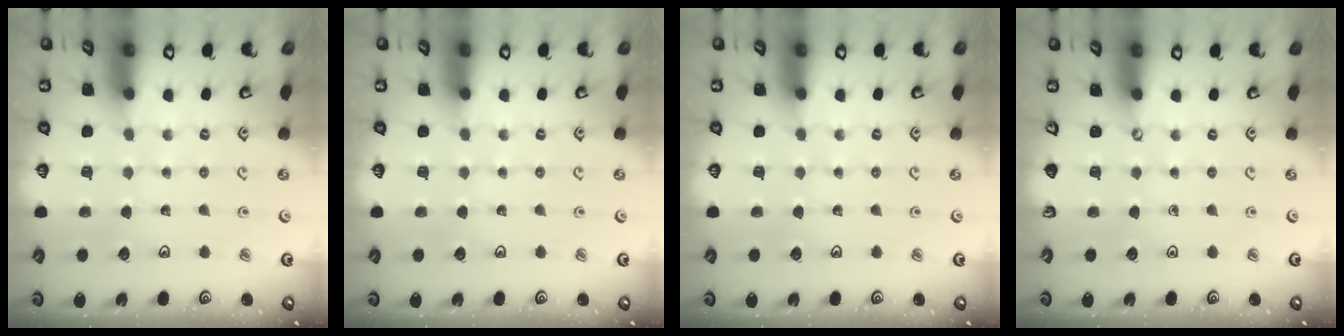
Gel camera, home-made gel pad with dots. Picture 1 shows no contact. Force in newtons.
{"total": 0.0}
{"total": 0.0}
{"total": 0.0}